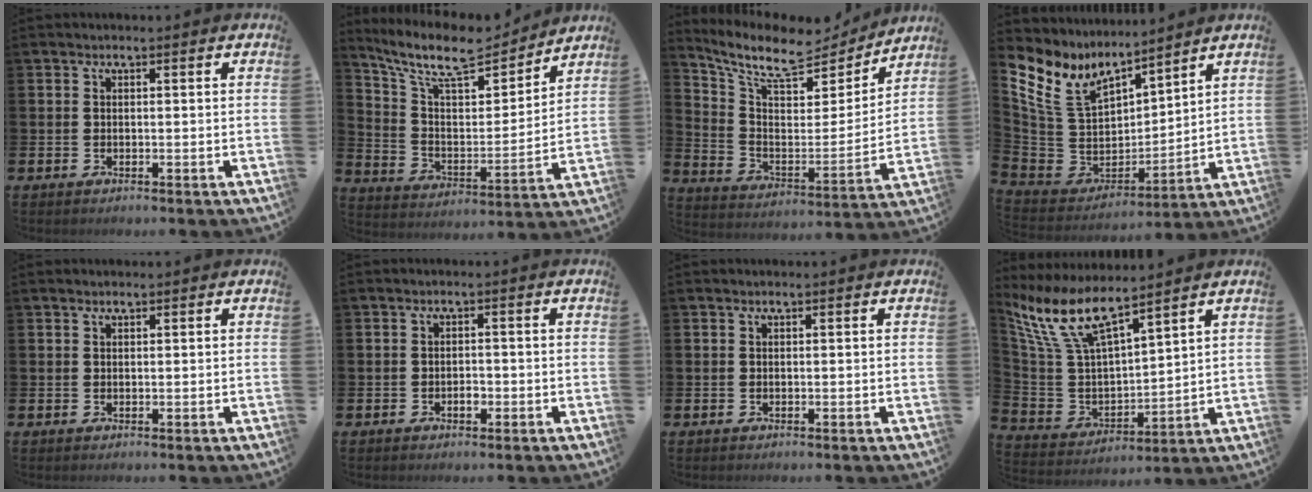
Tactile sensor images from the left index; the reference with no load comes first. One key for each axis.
{"total": 10.6, "fx": 8.9, "fy": 3.3, "fz": 4.6, "tx": -0.124, "ty": -0.055, "tz": 0.153}
{"total": 9.4, "fx": 7.9, "fy": 3.3, "fz": 3.9, "tx": -0.102, "ty": -0.057, "tz": 0.131}
{"total": 9.6, "fx": 7.9, "fy": 4.7, "fz": 2.8, "tx": -0.106, "ty": -0.052, "tz": 0.148}
{"total": 0.8, "fx": 0.8, "fy": 0.2, "fz": 0.1, "tx": 0.010, "ty": -0.003, "tz": 0.011}
{"total": 1.3, "fx": -0.5, "fy": 0.8, "fz": 0.9, "tx": -0.004, "ty": -0.004, "tz": -0.011}
{"total": 0.0}
{"total": 10.1, "fx": 8.0, "fy": 2.8, "fz": 5.5, "tx": -0.143, "ty": -0.039, "tz": 0.142}